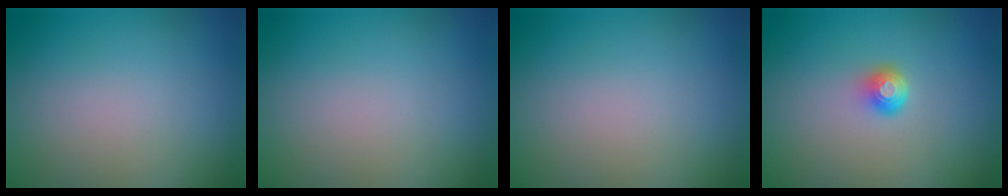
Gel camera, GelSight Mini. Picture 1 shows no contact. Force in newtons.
{"total": 0.0}
{"total": 0.0}
{"total": 1.6, "press": 1.2, "slide": 1.1}